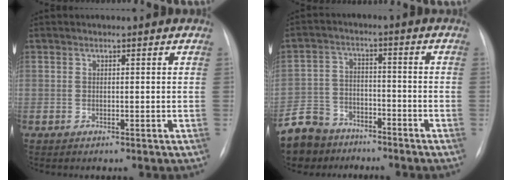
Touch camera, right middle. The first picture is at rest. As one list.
[{"total": 10.5, "force": [-8.4, 6.1, 1.7], "torque": [-0.057, 0.007, -0.149]}]